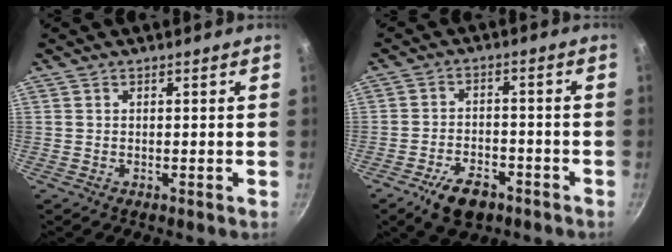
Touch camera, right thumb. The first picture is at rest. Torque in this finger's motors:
{"motor_torque": [0.62, 0.90, 0.72, -0.19, 0.05]}